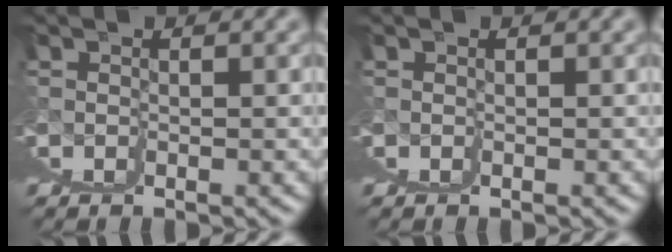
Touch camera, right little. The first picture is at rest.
{"total": 0.0}